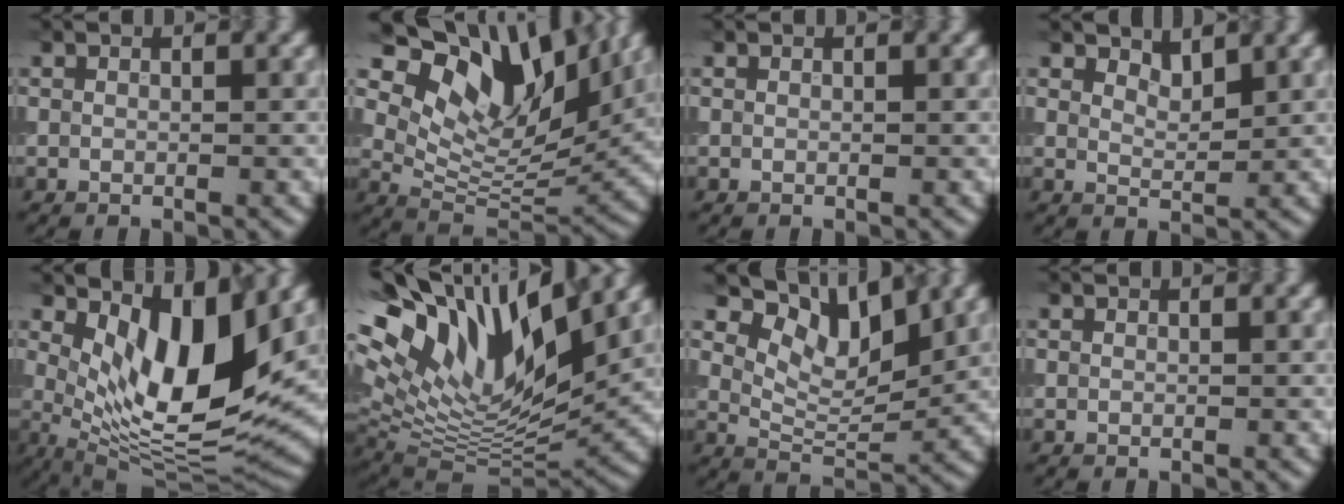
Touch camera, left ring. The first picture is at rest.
{"total": 12.8, "force": [6.9, 6.3, 8.7], "torque": [-0.154, 0.000, 0.129]}
{"total": 0.0}
{"total": 1.8, "force": [1.6, 0.4, 0.6], "torque": [-0.013, -0.004, 0.028]}
{"total": 11.0, "force": [3.1, 3.8, 9.8], "torque": [-0.166, -0.020, 0.059]}
{"total": 16.0, "force": [8.7, 6.4, 11.8], "torque": [-0.234, 0.032, 0.155]}
{"total": 6.5, "force": [4.1, 2.8, 4.3], "torque": [-0.071, -0.002, 0.067]}
{"total": 0.0}